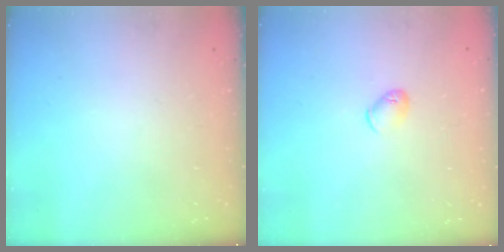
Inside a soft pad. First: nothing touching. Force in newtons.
{"total": 4.8, "press": 4.7, "slide": 0.8}